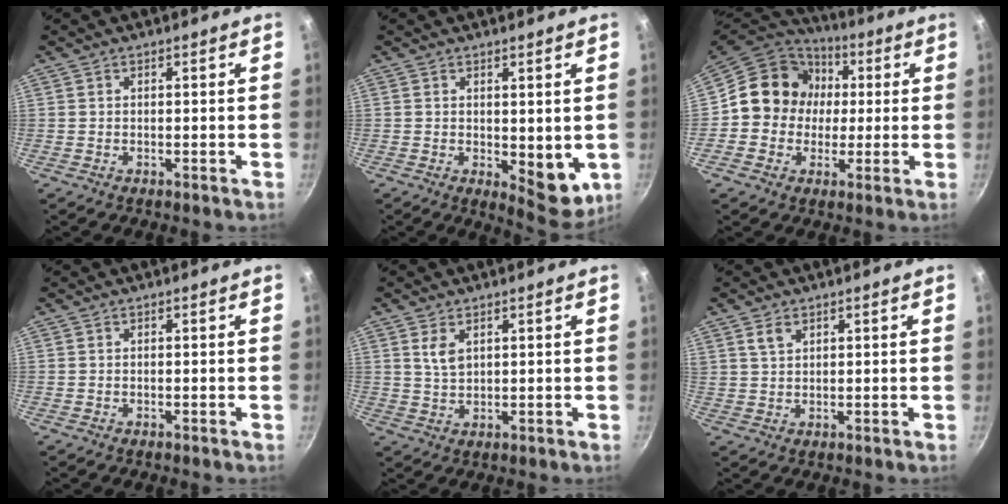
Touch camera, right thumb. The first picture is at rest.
{"total": 7.4, "force": [-0.1, 3.7, 6.4], "torque": [-0.061, -0.015, 0.009]}
{"total": 14.0, "force": [1.1, 12.8, 5.5], "torque": [-0.051, 0.026, -0.001]}
{"total": 0.0}
{"total": 3.8, "force": [1.7, 2.2, 2.6], "torque": [-0.047, -0.010, 0.036]}
{"total": 2.9, "force": [1.7, 1.7, 1.8], "torque": [-0.029, -0.002, 0.035]}